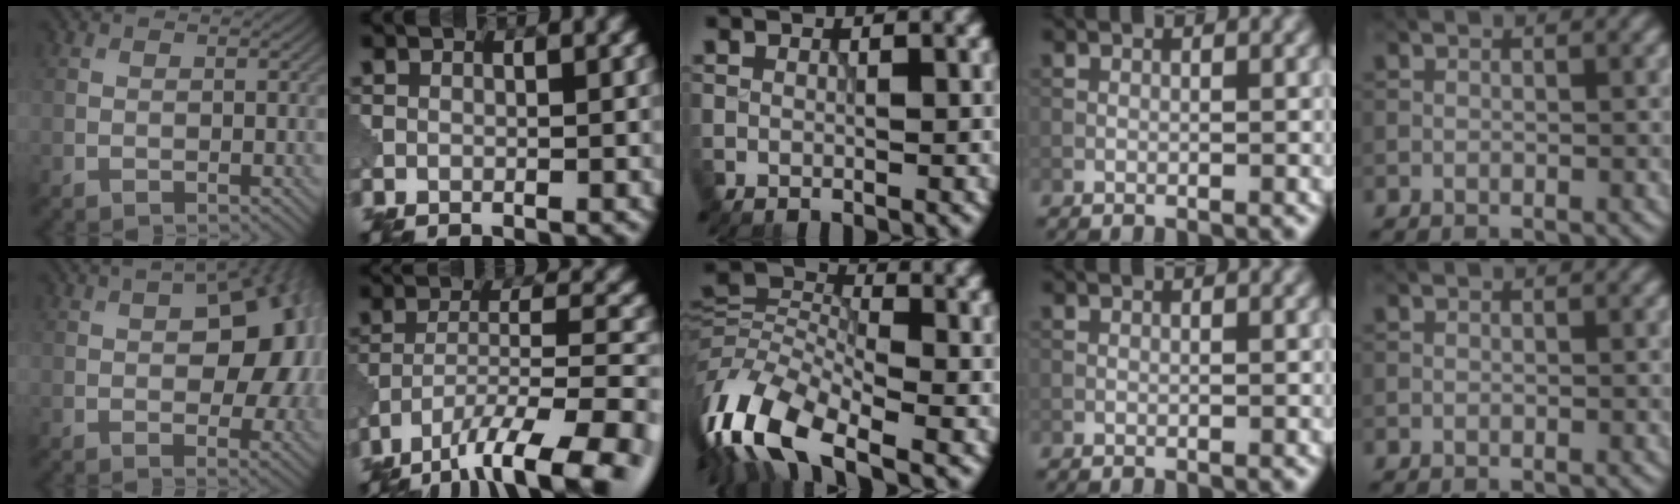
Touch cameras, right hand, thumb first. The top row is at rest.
{"thumb": {"total": 13.3, "force": [1.6, 7.3, 10.9], "torque": [-0.143, 0.008, 0.022]}, "index": {"total": 12.0, "force": [-8.6, 3.0, 7.9], "torque": [-0.137, -0.009, -0.135]}, "middle": {"total": 11.8, "force": [-5.7, 5.7, 8.7], "torque": [-0.183, 0.000, -0.131]}}